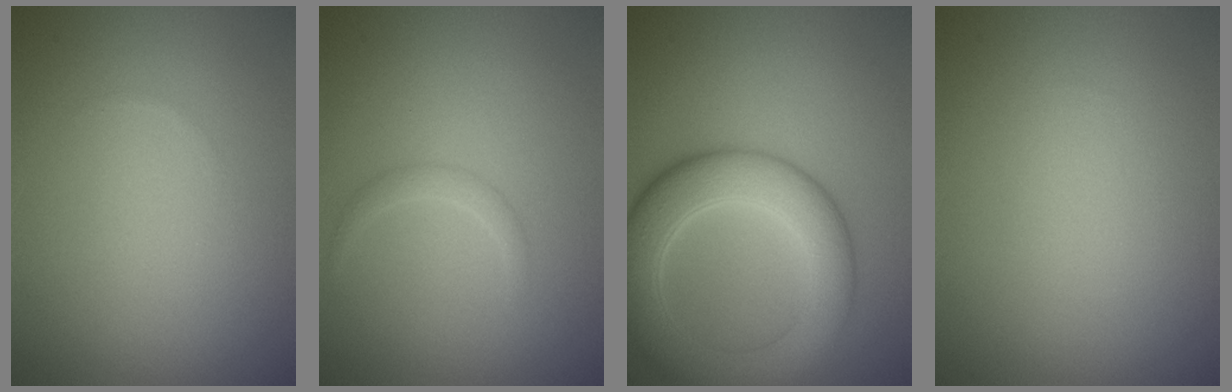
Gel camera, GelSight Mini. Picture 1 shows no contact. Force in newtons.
{"total": 1.0, "press": 1.0, "slide": 0.1}
{"total": 7.6, "press": 7.6, "slide": 0.3}
{"total": 0.0}